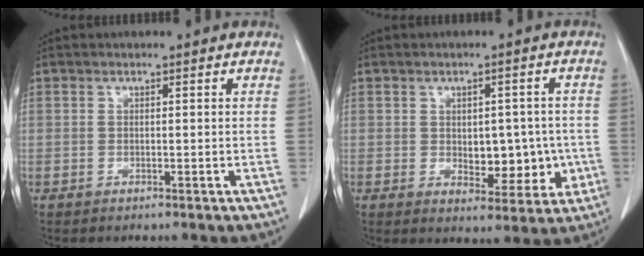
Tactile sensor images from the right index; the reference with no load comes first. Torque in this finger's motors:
{"motor_torque": [0.24, -0.07, 0.16, 0.04]}